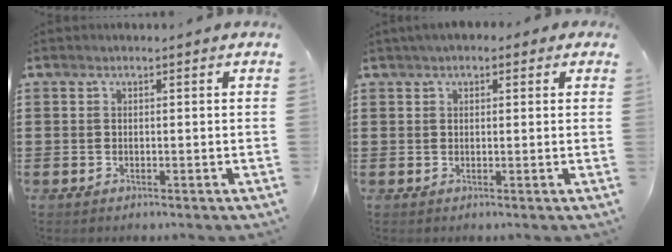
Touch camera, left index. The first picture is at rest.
{"total": 1.9, "force": [1.2, 1.0, 1.1], "torque": [-0.025, 0.009, 0.020]}